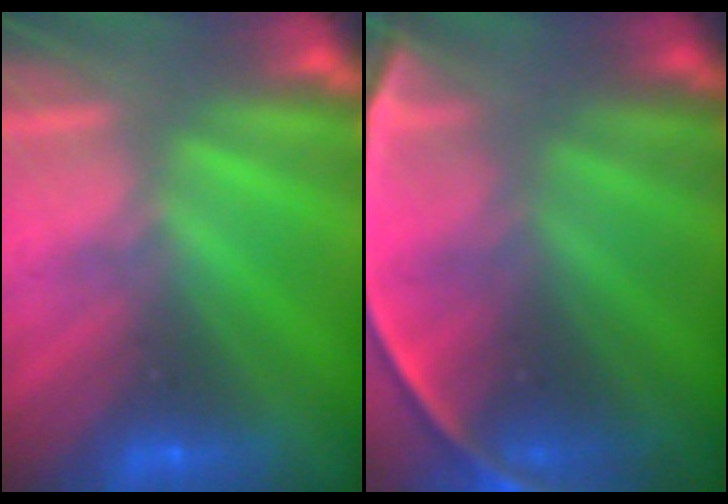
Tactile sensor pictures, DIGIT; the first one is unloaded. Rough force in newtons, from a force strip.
{"total": 9.3}